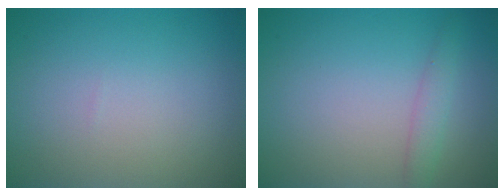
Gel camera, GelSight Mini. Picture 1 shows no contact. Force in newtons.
{"total": 1.7, "press": 1.7, "slide": 0.0}